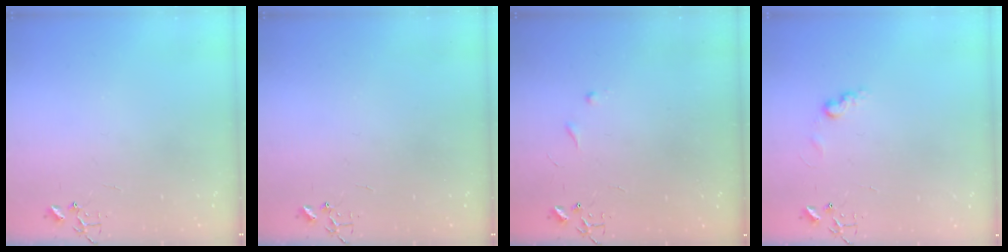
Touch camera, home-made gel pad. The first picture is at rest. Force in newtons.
{"total": 0.0}
{"total": 5.3, "press": 5.2, "slide": 0.7}
{"total": 6.4, "press": 6.4, "slide": 0.5}